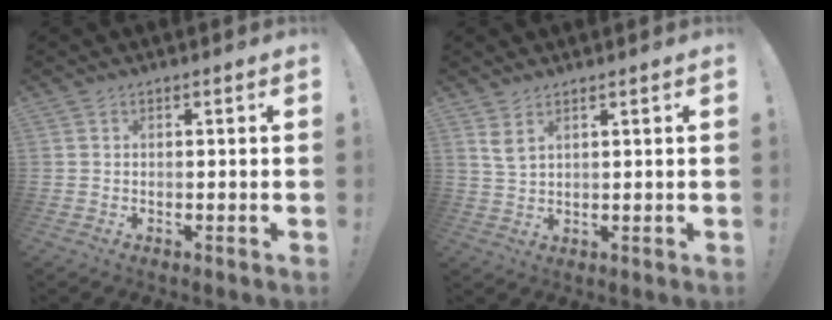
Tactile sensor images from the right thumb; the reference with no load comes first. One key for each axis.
{"total": 3.6, "fx": 2.3, "fy": 1.2, "fz": 2.5, "tx": -0.044, "ty": -0.010, "tz": 0.041}